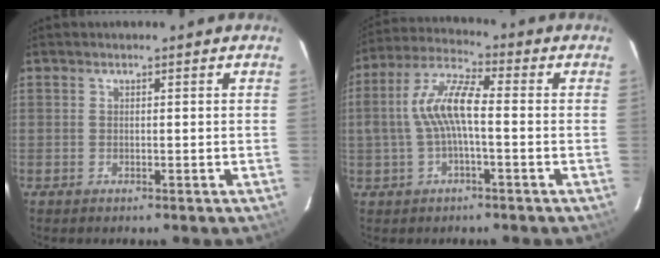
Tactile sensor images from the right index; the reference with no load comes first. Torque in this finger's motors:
{"motor_torque": [0.45, -0.06, 0.67, 0.21]}